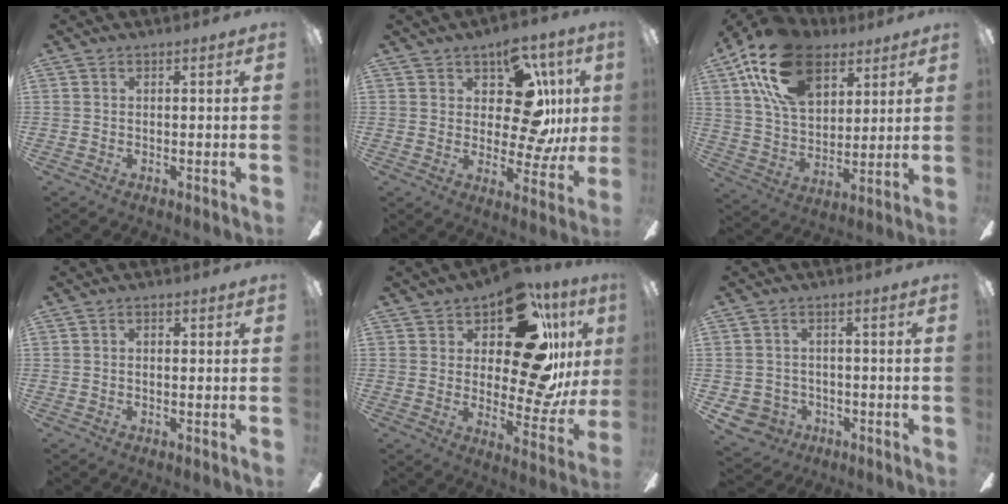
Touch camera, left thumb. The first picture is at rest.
{"total": 14.8, "force": [5.9, 8.0, 10.9], "torque": [-0.169, -0.030, 0.110]}
{"total": 20.6, "force": [11.4, 12.5, 11.8], "torque": [-0.220, -0.032, 0.208]}
{"total": 1.4, "force": [0.0, 0.8, 1.1], "torque": [-0.015, 0.003, -0.003]}
{"total": 20.0, "force": [11.9, 7.6, 14.2], "torque": [-0.201, -0.096, 0.197]}
{"total": 5.3, "force": [-1.9, 4.9, 1.2], "torque": [-0.055, 0.005, -0.037]}